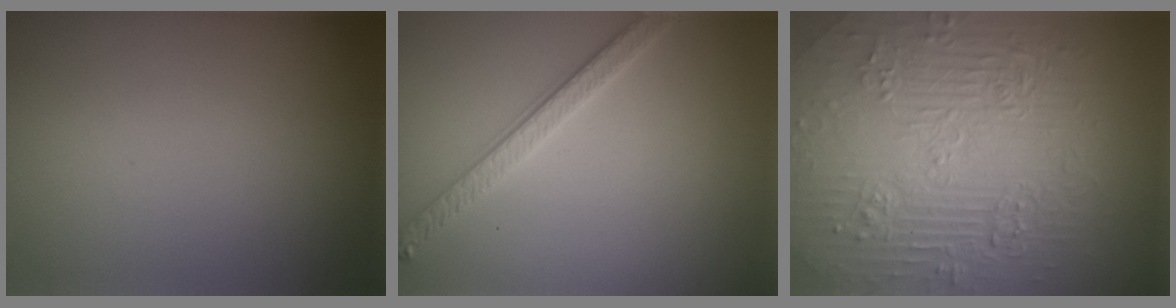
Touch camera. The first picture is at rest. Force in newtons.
{"total": 2.8, "press": 2.7, "slide": 0.7}
{"total": 11.2, "press": 7.4, "slide": 8.4}